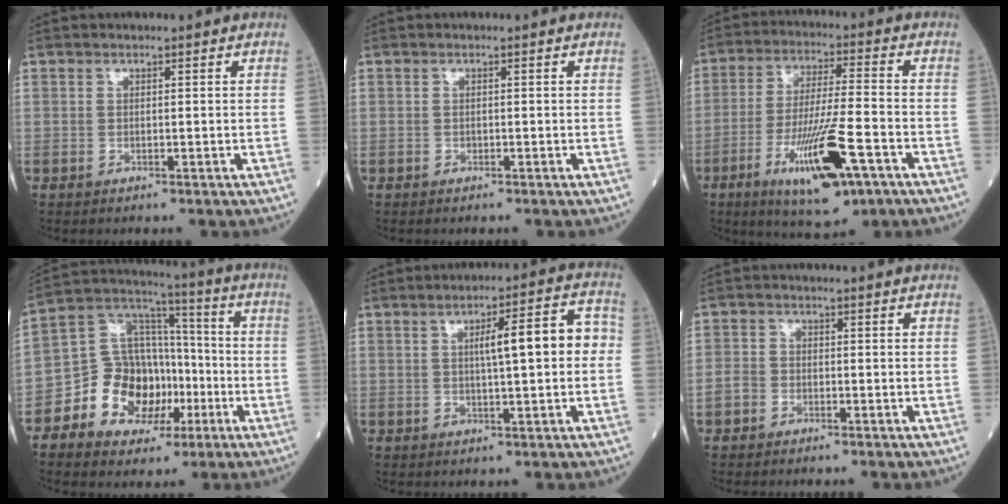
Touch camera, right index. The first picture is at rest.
{"total": 0.0}
{"total": 13.9, "force": [-6.2, 2.0, 12.3], "torque": [-0.227, -0.019, -0.099]}
{"total": 13.3, "force": [-4.6, 10.1, 7.4], "torque": [-0.137, 0.041, -0.073]}
{"total": 8.4, "force": [0.6, 1.3, 8.2], "torque": [-0.119, 0.028, 0.008]}
{"total": 2.2, "force": [-1.3, 1.6, 0.7], "torque": [-0.015, 0.006, -0.027]}